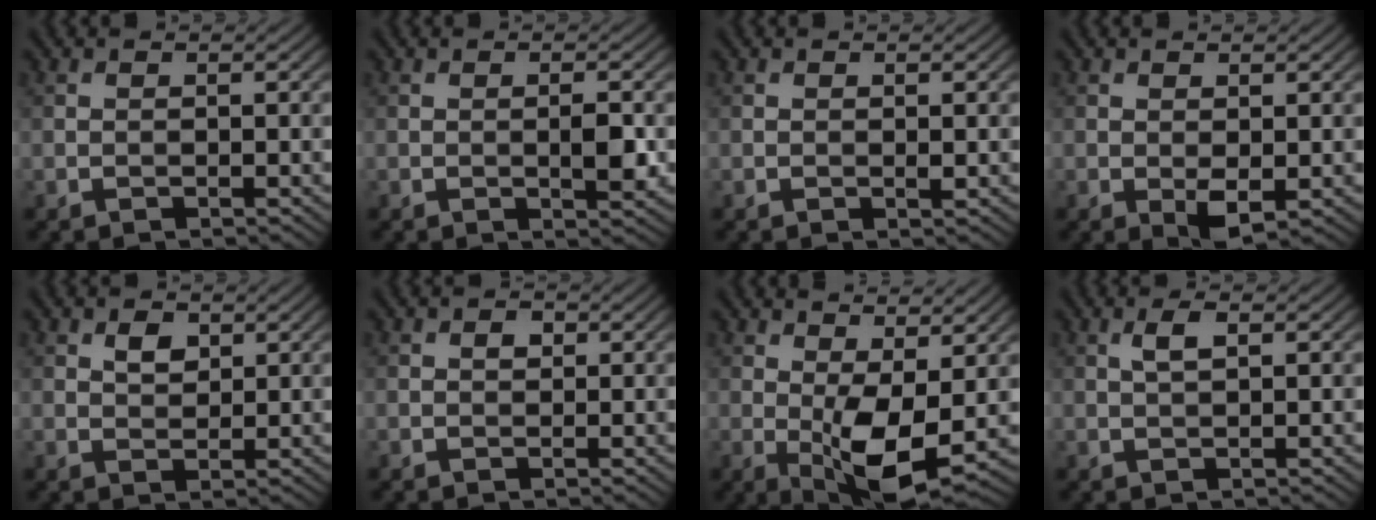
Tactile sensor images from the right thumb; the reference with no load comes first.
{"total": 2.6, "force": [-0.1, 0.5, 2.5], "torque": [-0.044, 0.001, -0.003]}
{"total": 0.7, "force": [0.1, 0.1, 0.7], "torque": [-0.013, -0.002, 0.001]}
{"total": 2.1, "force": [-0.2, 1.0, 1.8], "torque": [-0.034, -0.005, -0.001]}
{"total": 2.4, "force": [1.2, 1.6, 1.4], "torque": [-0.025, -0.001, 0.022]}
{"total": 1.2, "force": [0.3, 0.9, 0.7], "torque": [-0.011, -0.001, 0.003]}
{"total": 8.1, "force": [-0.2, 3.1, 7.4], "torque": [-0.135, -0.005, 0.000]}
{"total": 2.1, "force": [0.8, 0.6, 1.9], "torque": [-0.041, 0.004, 0.015]}